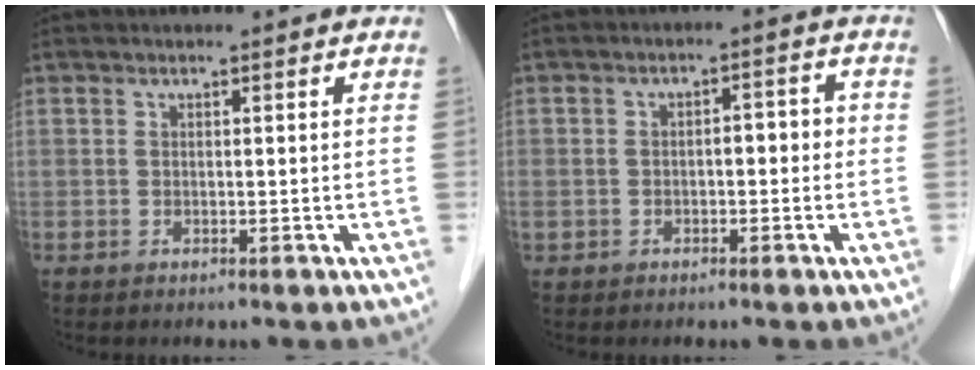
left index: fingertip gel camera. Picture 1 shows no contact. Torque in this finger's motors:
{"motor_torque": [1.24, 0.90, 0.36, 0.09]}